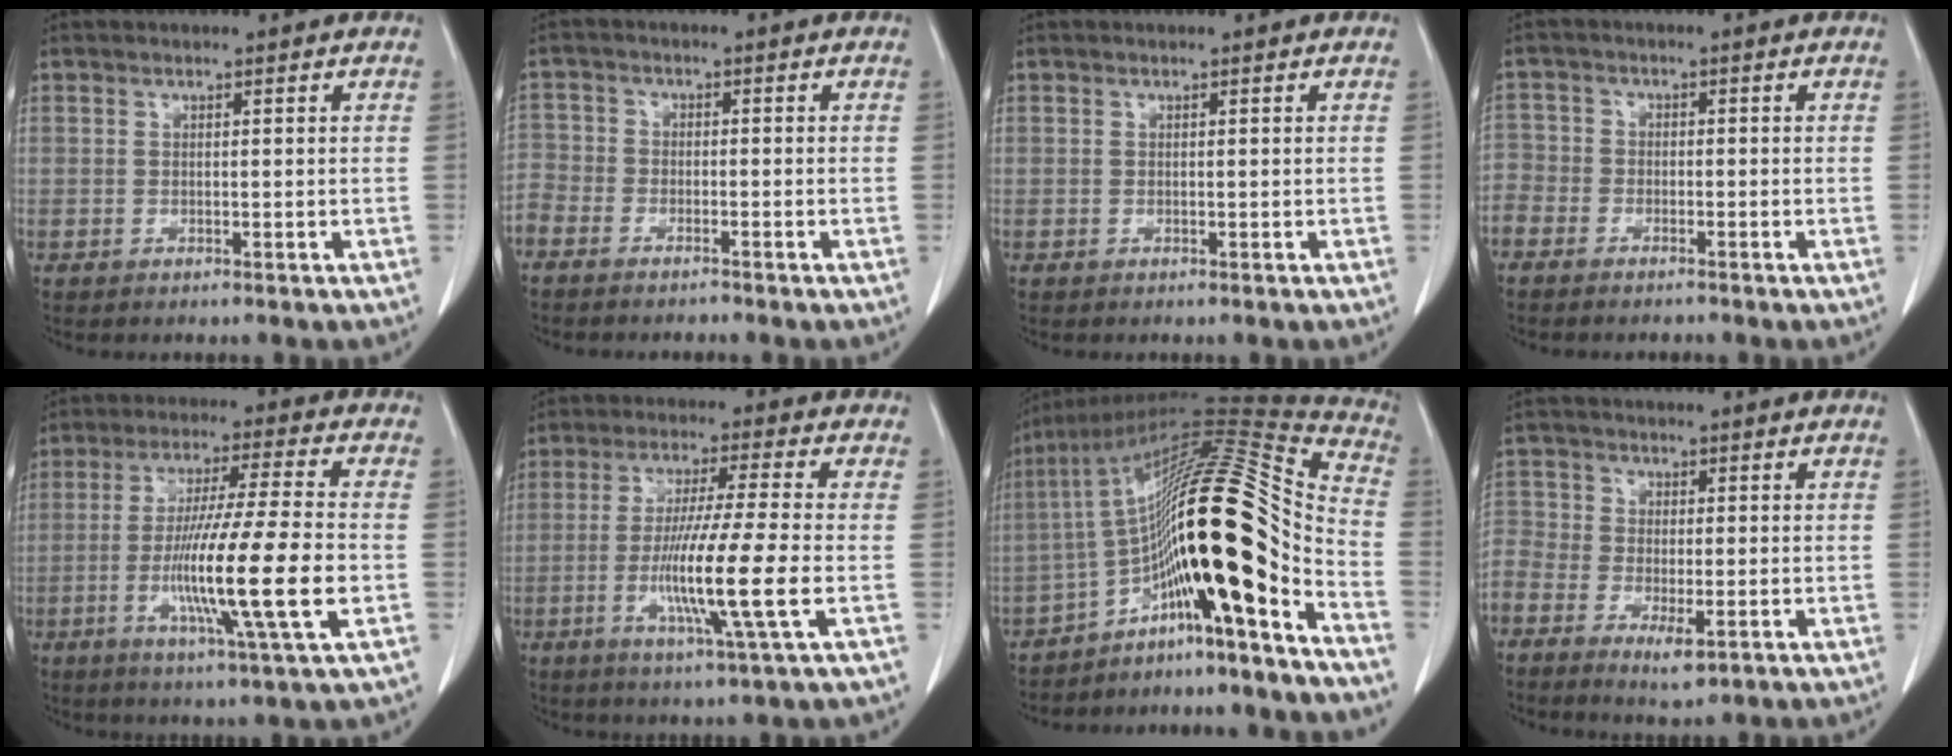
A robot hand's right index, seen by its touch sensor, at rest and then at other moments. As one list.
[{"total": 5.9, "force": [-4.8, 3.4, 0.5], "torque": [-0.020, 0.008, -0.097]}, {"total": 0.0}, {"total": 6.2, "force": [-4.6, 4.1, 0.3], "torque": [-0.019, 0.007, -0.094]}, {"total": 16.0, "force": [-3.6, -0.5, 15.6], "torque": [-0.286, -0.018, -0.068]}, {"total": 11.7, "force": [-2.7, -0.9, 11.4], "torque": [-0.214, -0.021, -0.053]}, {"total": 21.9, "force": [-9.2, 1.1, 19.9], "torque": [-0.307, 0.040, -0.149]}, {"total": 8.6, "force": [-4.2, 5.1, 5.6], "torque": [-0.127, -0.003, -0.080]}]